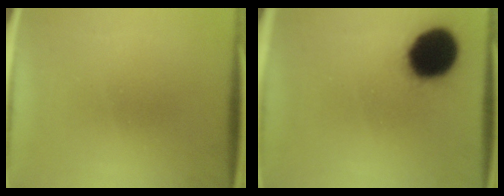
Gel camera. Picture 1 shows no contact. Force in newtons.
{"total": 17.5}